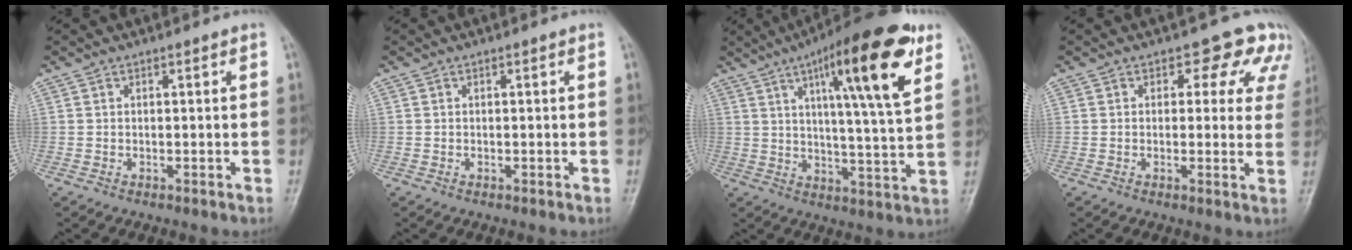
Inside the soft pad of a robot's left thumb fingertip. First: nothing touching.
{"total": 0.0}
{"total": 19.2, "force": [8.9, 3.5, 16.7], "torque": [-0.235, -0.028, 0.131]}
{"total": 8.3, "force": [5.2, 5.2, 3.9], "torque": [0.007, -0.015, 0.038]}